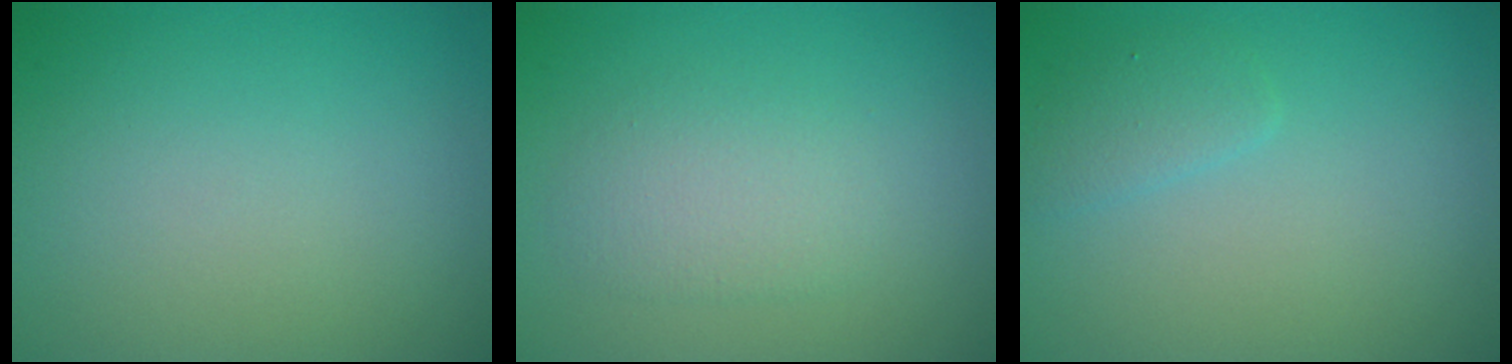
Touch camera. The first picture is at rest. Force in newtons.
{"total": 2.4, "press": 2.3, "slide": 0.4}
{"total": 1.4, "press": 1.4, "slide": 0.1}